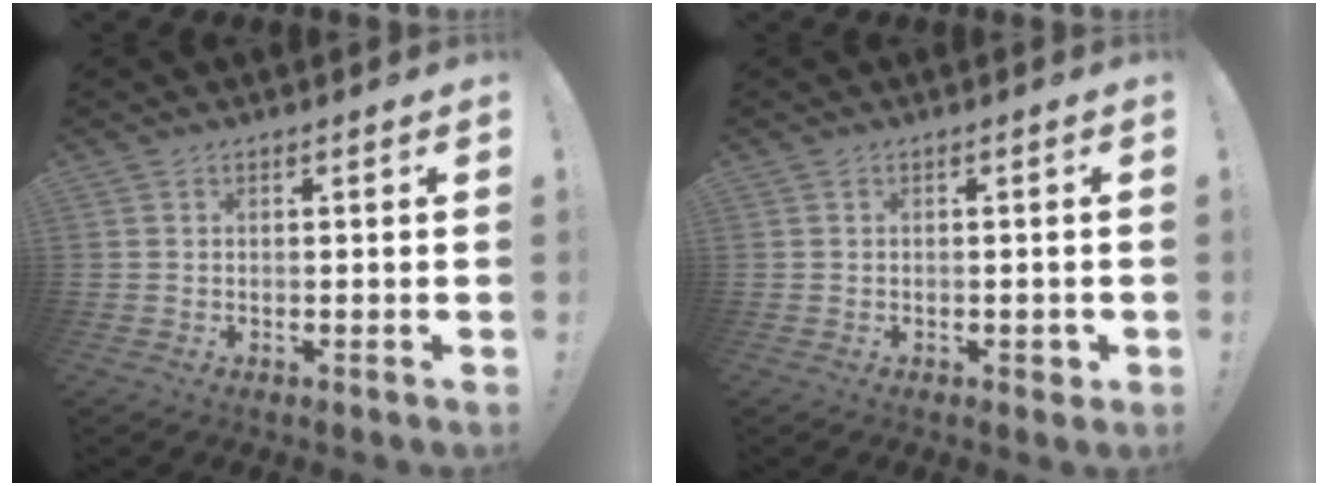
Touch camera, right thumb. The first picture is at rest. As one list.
[{"total": 2.0, "force": [-0.4, 1.4, 1.3], "torque": [-0.011, 0.002, -0.005]}]